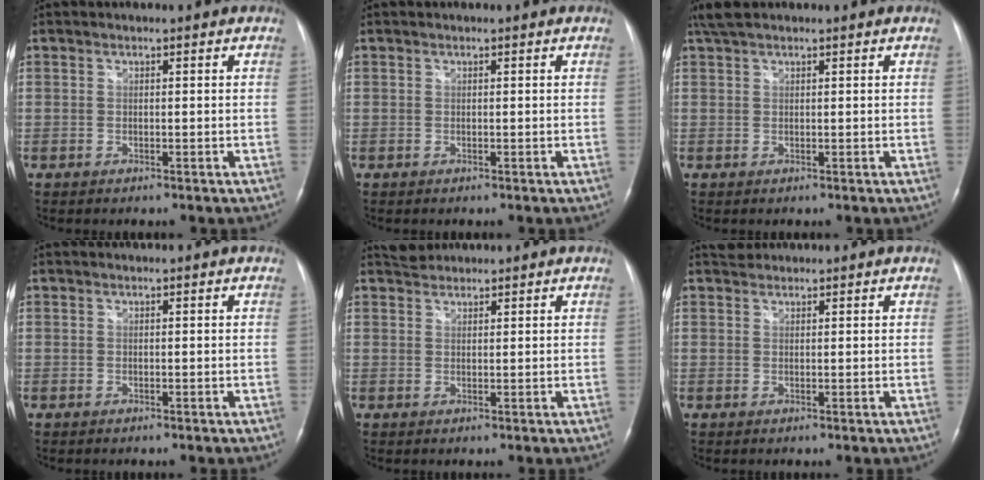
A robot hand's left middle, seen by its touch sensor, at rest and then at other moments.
{"total": 0.0}
{"total": 3.0, "force": [2.5, 0.8, 1.6], "torque": [-0.041, 0.021, 0.050]}
{"total": 0.0}
{"total": 2.1, "force": [2.0, 0.6, -0.2], "torque": [-0.002, 0.012, 0.036]}
{"total": 1.4, "force": [1.3, 0.4, -0.2], "torque": [-0.003, 0.010, 0.023]}